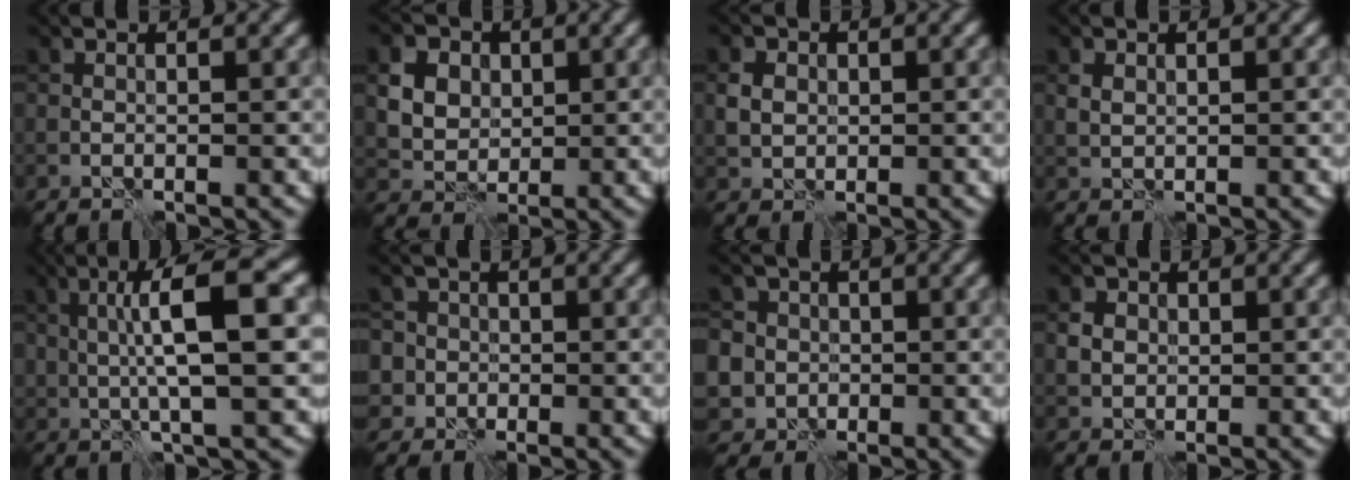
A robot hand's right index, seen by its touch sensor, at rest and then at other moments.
{"total": 10.4, "force": [3.9, 8.3, 4.9], "torque": [-0.097, 0.030, 0.055]}
{"total": 2.2, "force": [0.2, 1.9, 1.1], "torque": [-0.023, 0.001, 0.001]}
{"total": 1.1, "force": [0.3, 0.8, 0.7], "torque": [-0.017, 0.000, 0.007]}
{"total": 7.9, "force": [1.3, 1.9, 7.5], "torque": [-0.128, 0.013, 0.018]}
{"total": 6.0, "force": [0.2, 5.7, 1.9], "torque": [-0.026, 0.031, -0.033]}
{"total": 7.5, "force": [-0.6, 7.2, 2.0], "torque": [-0.044, 0.015, -0.039]}
{"total": 2.0, "force": [0.1, 1.8, 0.8], "torque": [-0.015, 0.000, 0.003]}